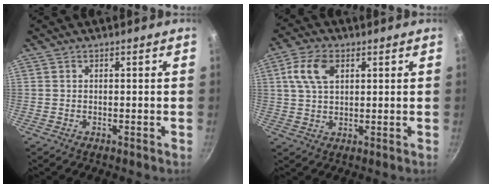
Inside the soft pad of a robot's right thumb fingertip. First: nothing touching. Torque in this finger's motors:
{"motor_torque": [-0.71, 0.81, 0.06, -0.06, 0.15]}